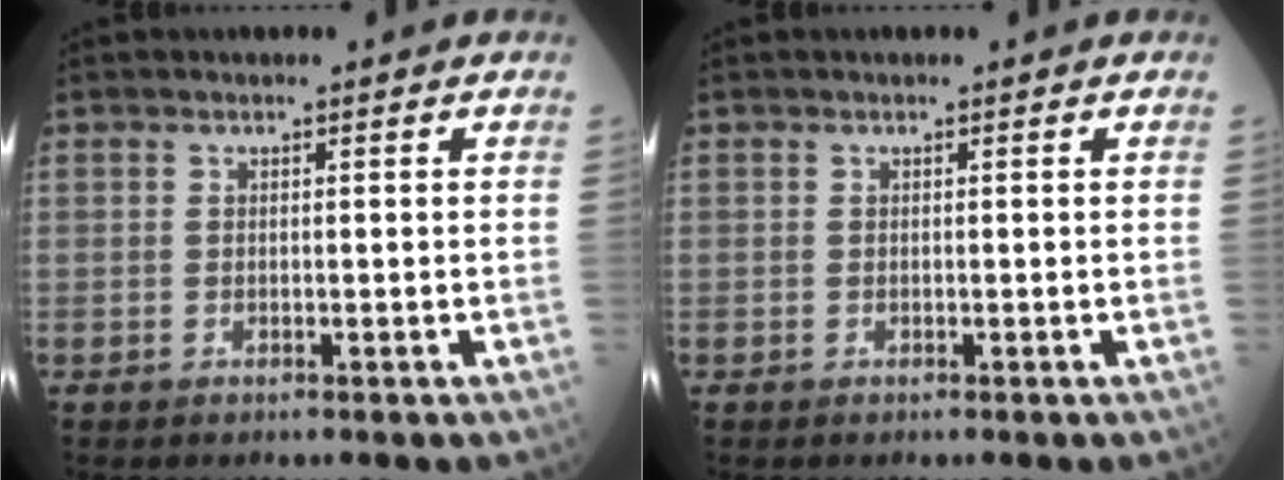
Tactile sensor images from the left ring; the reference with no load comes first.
{"total": 0.0}